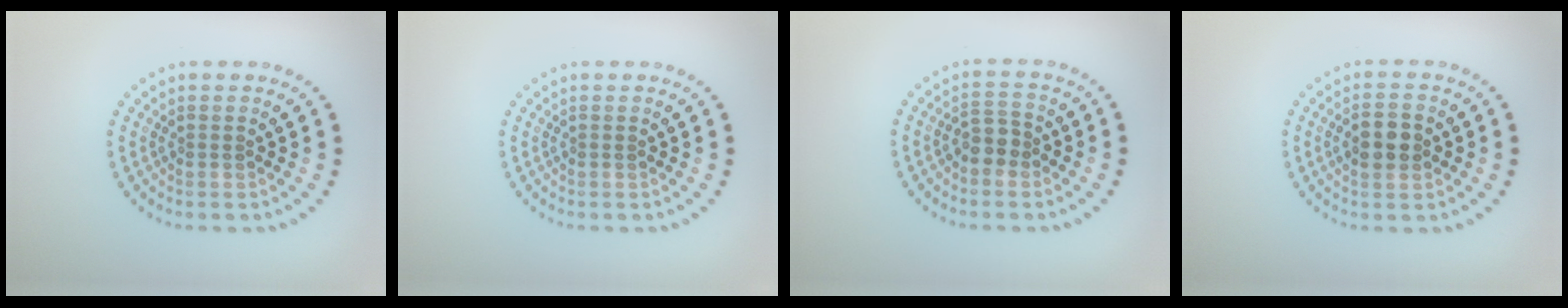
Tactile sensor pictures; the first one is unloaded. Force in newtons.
{"total": 0.0}
{"total": 2.1, "press": 2.0, "slide": 0.9}
{"total": 2.9, "press": 2.9, "slide": 0.1}